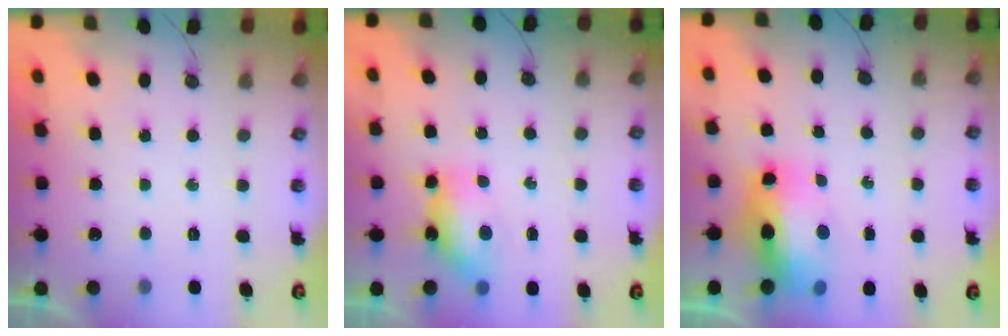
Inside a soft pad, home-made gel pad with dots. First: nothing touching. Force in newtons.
{"total": 7.8, "press": 7.8, "slide": 0.1}
{"total": 13.4, "press": 13.3, "slide": 1.6}